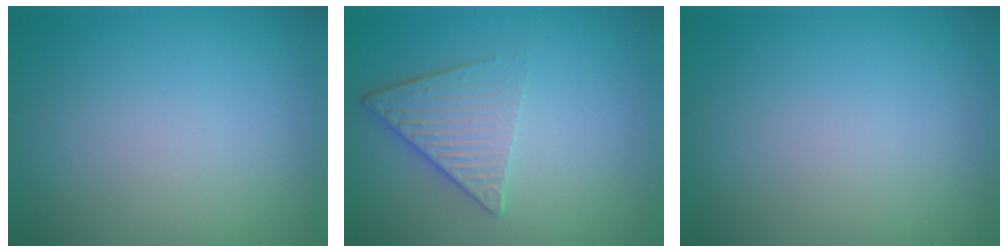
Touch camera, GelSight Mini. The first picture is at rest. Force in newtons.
{"total": 3.3, "press": 2.9, "slide": 1.6}
{"total": 0.0}